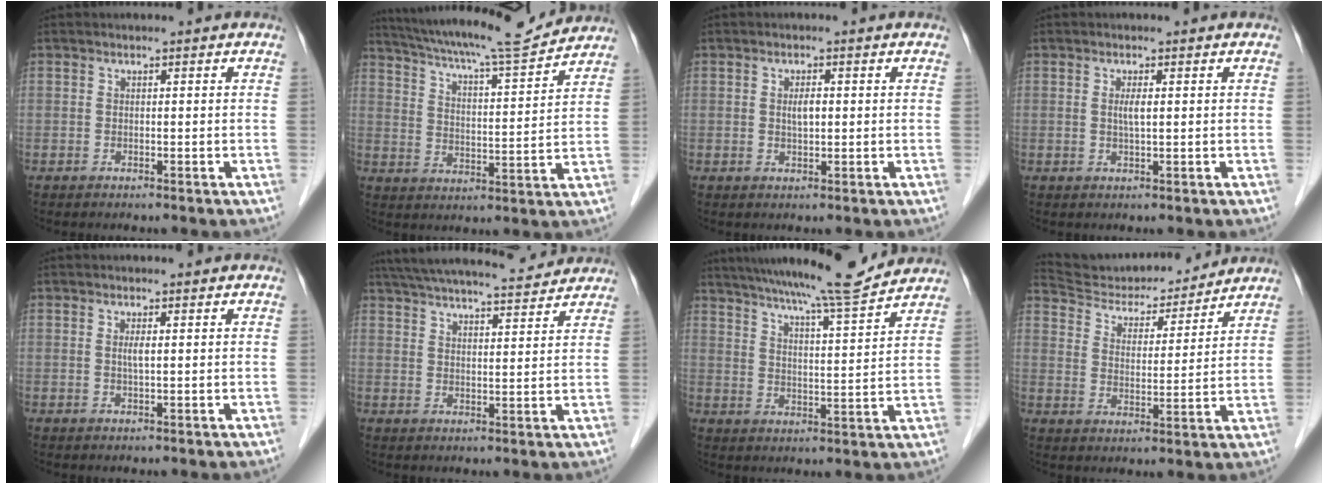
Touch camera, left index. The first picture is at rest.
{"total": 15.8, "force": [14.7, 0.1, 5.9], "torque": [-0.108, -0.008, 0.222]}
{"total": 1.9, "force": [-0.1, 0.6, 1.7], "torque": [-0.033, -0.004, 0.000]}
{"total": 1.6, "force": [-0.1, 0.1, 1.6], "torque": [-0.035, -0.004, 0.000]}
{"total": 1.3, "force": [-0.1, 0.0, 1.2], "torque": [-0.029, -0.005, -0.001]}
{"total": 17.7, "force": [16.1, 2.3, 6.9], "torque": [-0.118, 0.031, 0.232]}
{"total": 14.1, "force": [12.7, -0.6, 6.1], "torque": [-0.101, -0.007, 0.185]}
{"total": 15.3, "force": [14.7, 2.6, 3.4], "torque": [-0.054, -0.003, 0.228]}